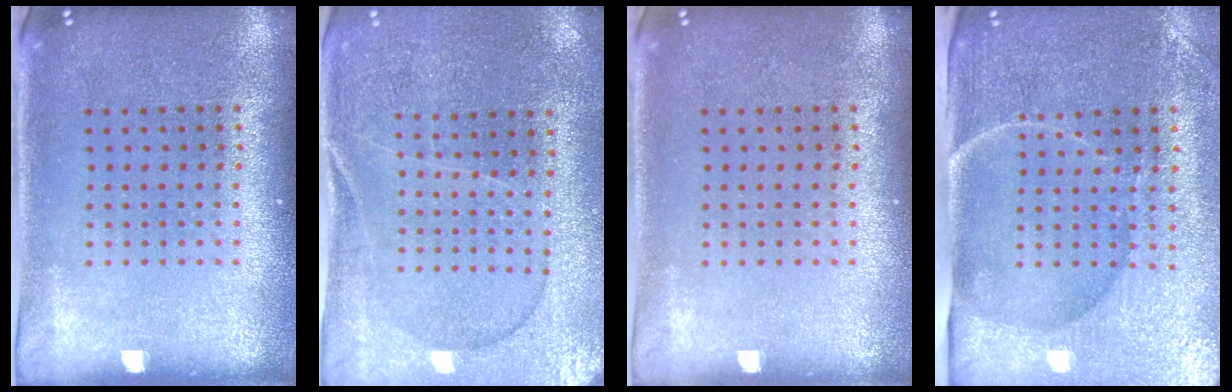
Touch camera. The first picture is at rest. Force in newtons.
{"total": 0.8, "press": 0.6, "slide": 0.5}
{"total": 0.0}
{"total": 4.6, "press": 4.0, "slide": 2.3}